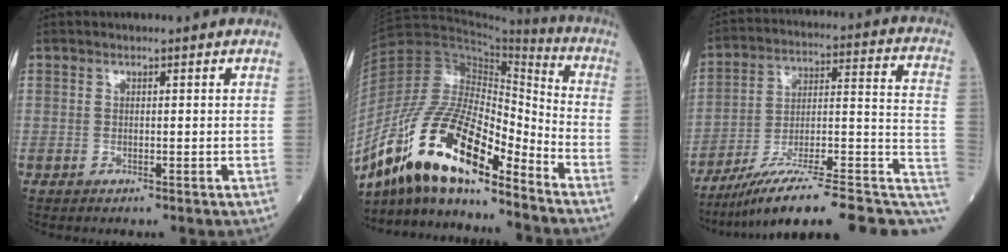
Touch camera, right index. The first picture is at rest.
{"total": 18.7, "force": [-13.1, 4.6, 12.5], "torque": [-0.251, 0.013, -0.239]}
{"total": 21.1, "force": [-14.1, 3.5, 15.3], "torque": [-0.172, 0.041, -0.218]}